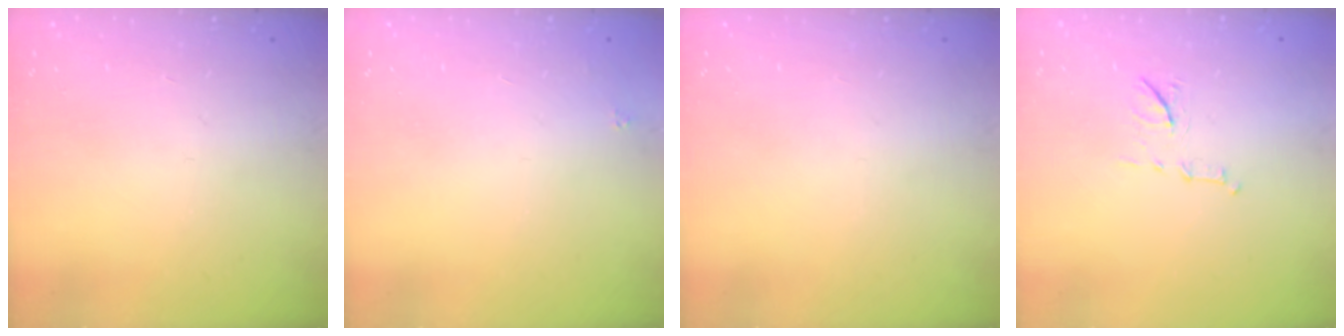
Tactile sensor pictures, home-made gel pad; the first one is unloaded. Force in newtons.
{"total": 1.6, "press": 1.5, "slide": 0.2}
{"total": 0.0}
{"total": 7.2, "press": 7.0, "slide": 1.5}